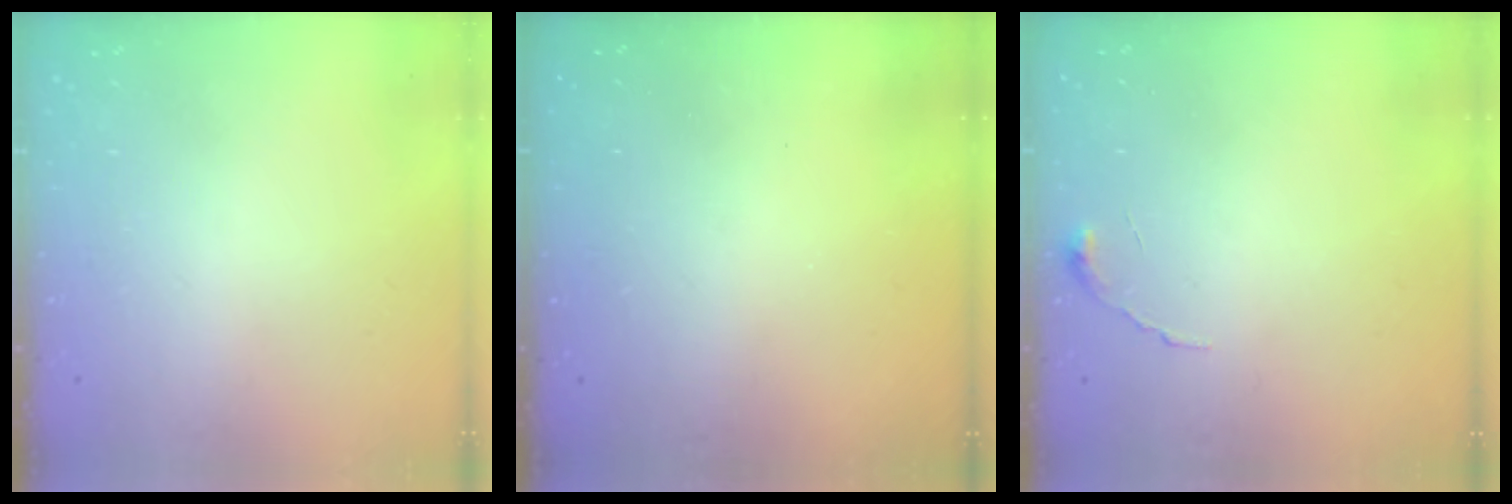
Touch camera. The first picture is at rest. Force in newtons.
{"total": 3.3, "press": 3.3, "slide": 0.2}
{"total": 6.3, "press": 6.3, "slide": 0.3}